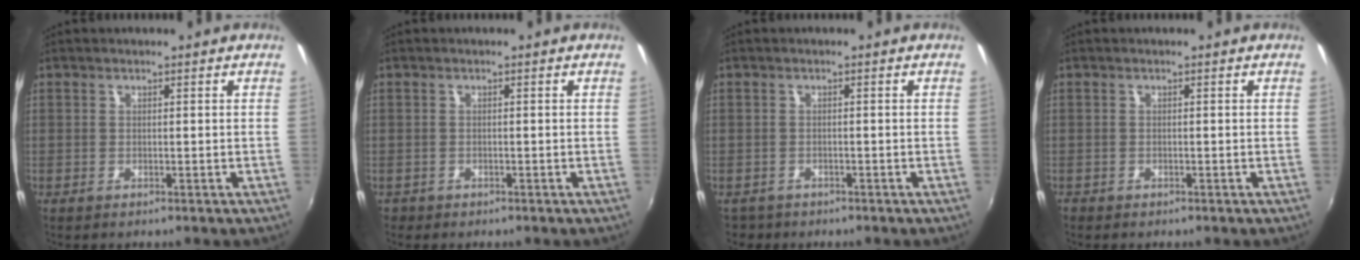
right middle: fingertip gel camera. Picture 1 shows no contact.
{"total": 1.3, "force": [-0.8, 1.0, 0.2], "torque": [-0.009, -0.003, -0.013]}
{"total": 2.7, "force": [-1.9, 1.9, 0.5], "torque": [-0.016, -0.006, -0.028]}
{"total": 0.9, "force": [-0.7, 0.5, 0.1], "torque": [-0.006, -0.002, -0.013]}